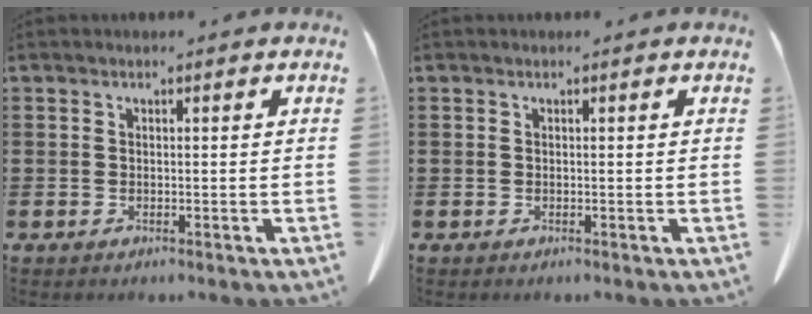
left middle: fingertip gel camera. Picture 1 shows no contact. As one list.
[{"total": 0.0}]